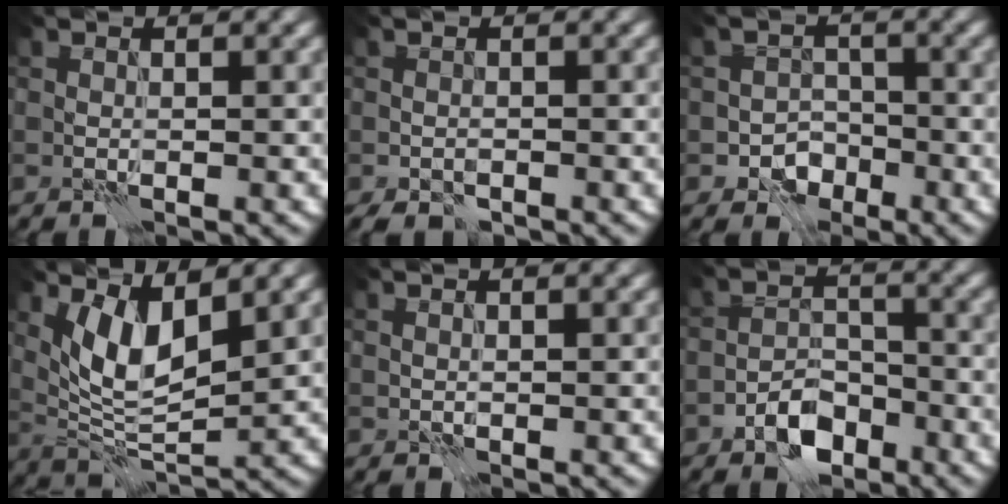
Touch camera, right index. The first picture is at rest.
{"total": 2.2, "force": [-1.6, 1.2, 0.9], "torque": [-0.022, -0.009, -0.027]}
{"total": 3.5, "force": [-2.0, 2.7, 1.2], "torque": [-0.007, 0.005, -0.038]}
{"total": 5.9, "force": [2.5, 2.3, 4.8], "torque": [-0.095, -0.014, 0.052]}
{"total": 1.8, "force": [1.4, 0.3, 0.9], "torque": [-0.013, -0.004, 0.020]}
{"total": 4.1, "force": [-2.7, 2.3, 2.1], "torque": [-0.029, 0.005, -0.052]}